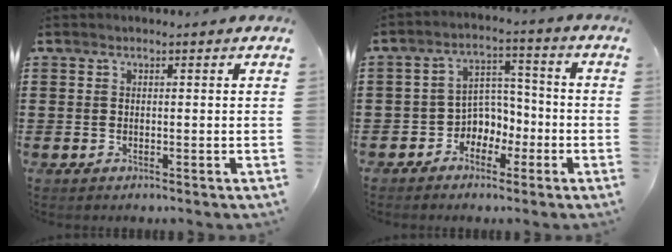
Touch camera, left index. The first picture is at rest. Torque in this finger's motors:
{"motor_torque": [0.02, 0.20, 0.20, 0.01]}